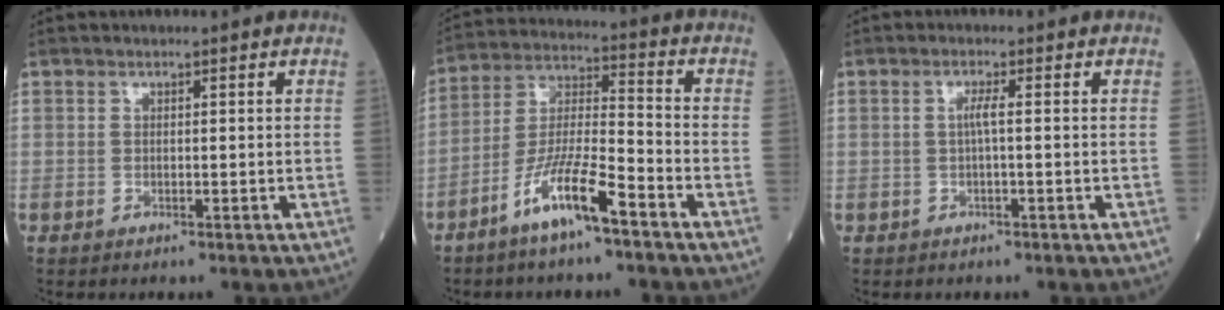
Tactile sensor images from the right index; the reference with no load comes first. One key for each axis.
{"total": 10.4, "fx": -6.5, "fy": 1.0, "fz": 8.1, "tx": -0.165, "ty": -0.010, "tz": -0.127}
{"total": 1.5, "fx": 0.0, "fy": -0.1, "fz": 1.5, "tx": -0.033, "ty": 0.002, "tz": -0.001}